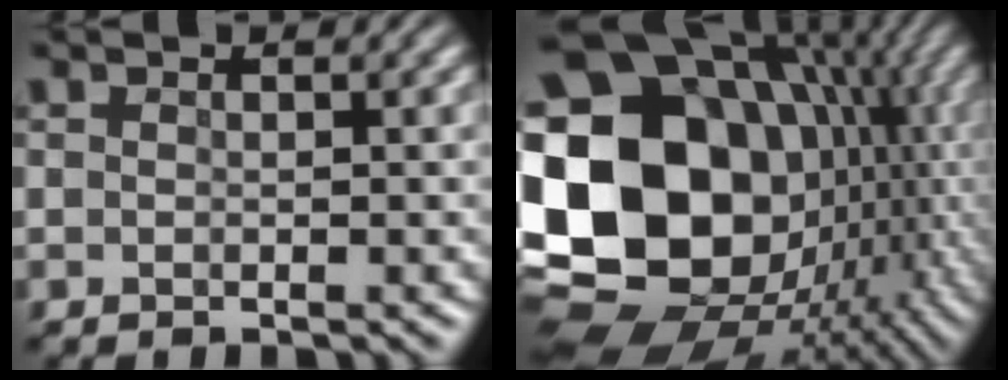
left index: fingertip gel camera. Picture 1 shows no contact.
{"total": 22.4, "force": [0.5, 17.9, 13.4], "torque": [-0.287, -0.009, 0.019]}